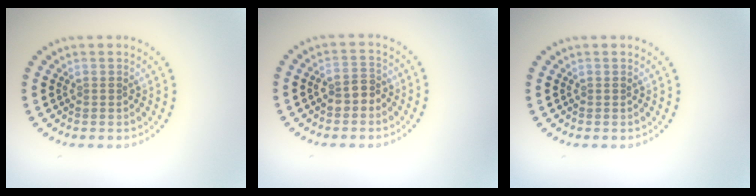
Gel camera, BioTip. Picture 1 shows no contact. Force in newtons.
{"total": 2.1, "press": 2.0, "slide": 0.6}
{"total": 0.0}